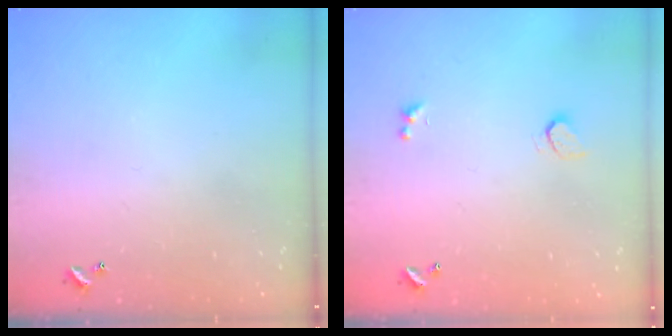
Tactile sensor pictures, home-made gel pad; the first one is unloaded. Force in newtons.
{"total": 0.9, "press": 0.8, "slide": 0.4}